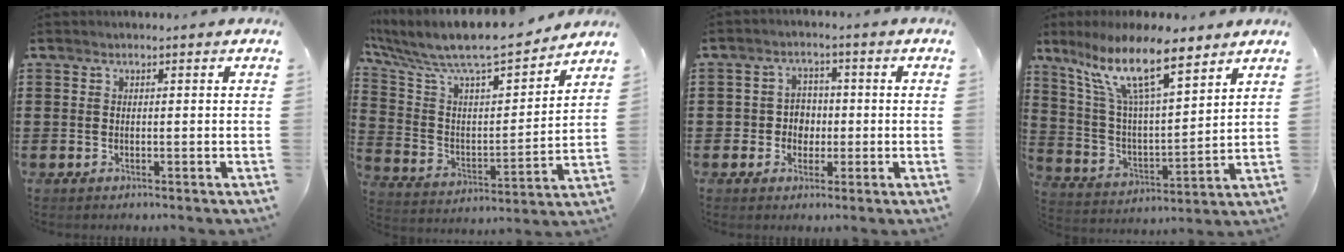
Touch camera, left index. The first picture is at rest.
{"total": 9.1, "force": [8.2, 1.2, 3.7], "torque": [-0.113, -0.068, 0.136]}
{"total": 3.7, "force": [-0.6, 3.4, 1.1], "torque": [-0.035, 0.007, -0.017]}
{"total": 13.7, "force": [9.4, 3.3, 9.4], "torque": [-0.198, -0.030, 0.164]}